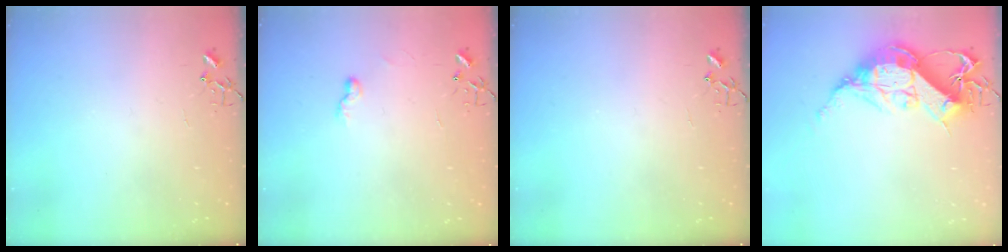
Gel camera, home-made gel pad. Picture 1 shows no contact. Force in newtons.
{"total": 4.6, "press": 4.6, "slide": 0.6}
{"total": 0.0}
{"total": 15.7, "press": 15.6, "slide": 1.4}